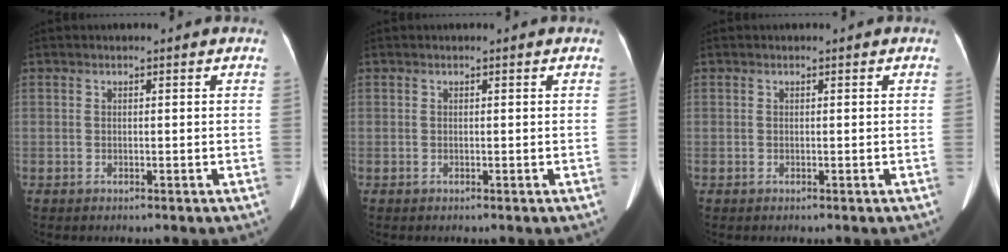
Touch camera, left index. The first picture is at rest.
{"total": 0.0}
{"total": 0.0}